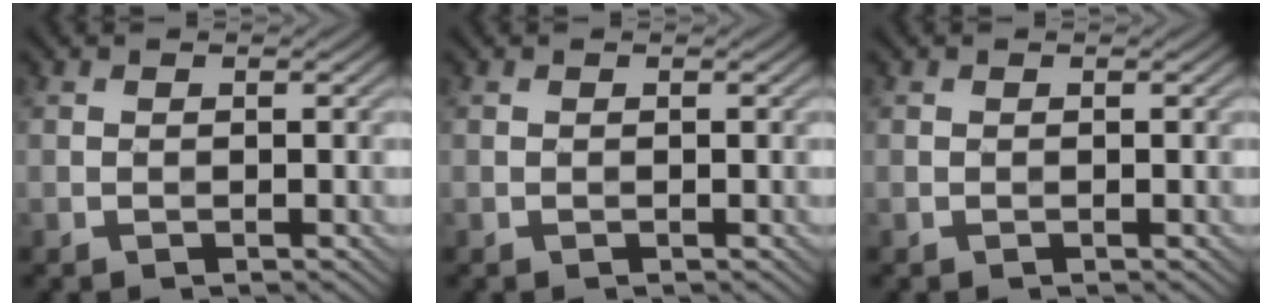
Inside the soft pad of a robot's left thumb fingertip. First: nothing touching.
{"total": 0.0}
{"total": 0.0}